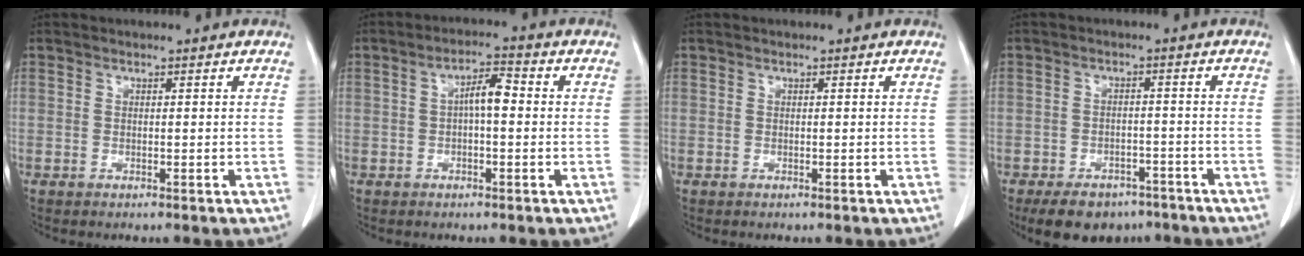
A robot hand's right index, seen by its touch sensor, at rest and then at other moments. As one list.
[{"total": 4.4, "force": [0.1, 1.2, 4.2], "torque": [-0.071, 0.016, -0.001]}, {"total": 0.0}, {"total": 9.1, "force": [-6.7, 5.2, 3.2], "torque": [-0.041, 0.005, -0.096]}]